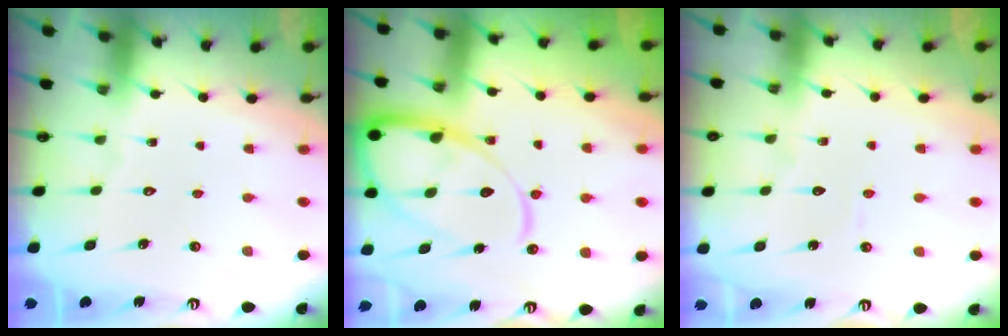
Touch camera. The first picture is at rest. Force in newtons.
{"total": 15.8, "press": 15.7, "slide": 1.6}
{"total": 3.3, "press": 3.2, "slide": 0.3}